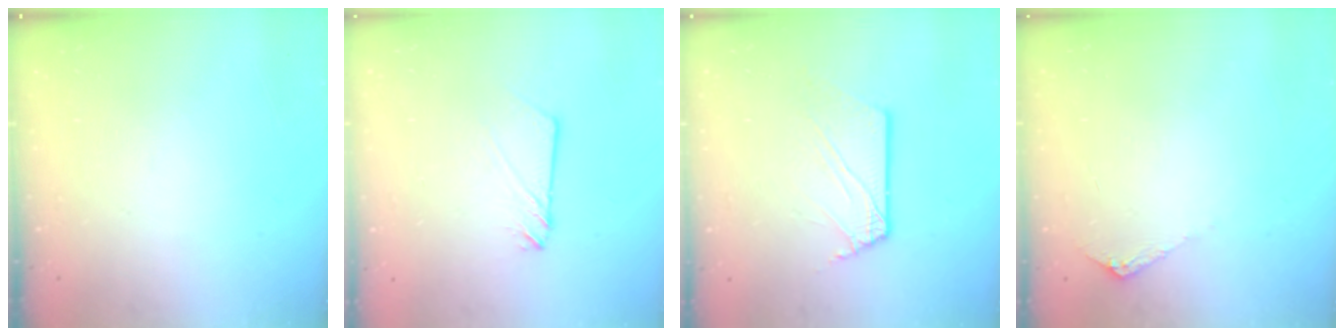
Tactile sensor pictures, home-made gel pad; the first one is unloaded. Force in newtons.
{"total": 2.9, "press": 2.9, "slide": 0.4}
{"total": 3.3, "press": 3.2, "slide": 0.3}
{"total": 5.8, "press": 5.8, "slide": 0.8}